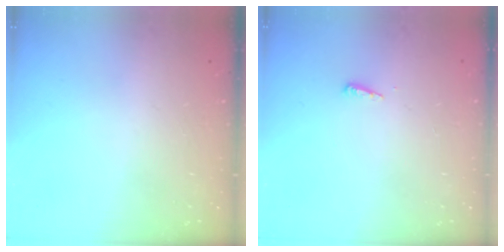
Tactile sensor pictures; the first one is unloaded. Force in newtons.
{"total": 3.8, "press": 3.7, "slide": 0.6}